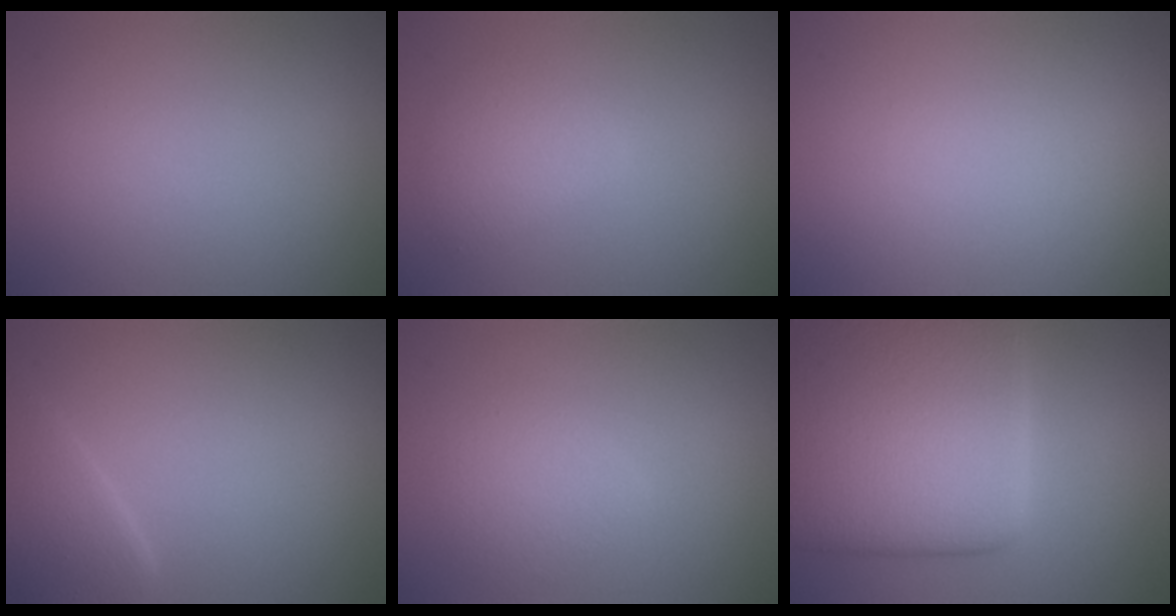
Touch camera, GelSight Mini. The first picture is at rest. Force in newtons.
{"total": 2.3, "press": 2.3, "slide": 0.0}
{"total": 0.0}
{"total": 3.5, "press": 3.5, "slide": 0.3}
{"total": 2.3, "press": 2.3, "slide": 0.1}
{"total": 12.9, "press": 12.9, "slide": 0.7}